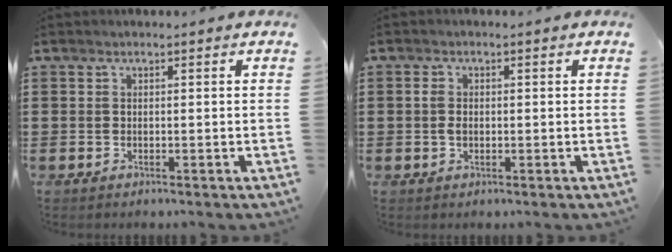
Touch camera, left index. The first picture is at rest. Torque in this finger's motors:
{"motor_torque": [1.11, 1.03, 0.04, 0.02]}